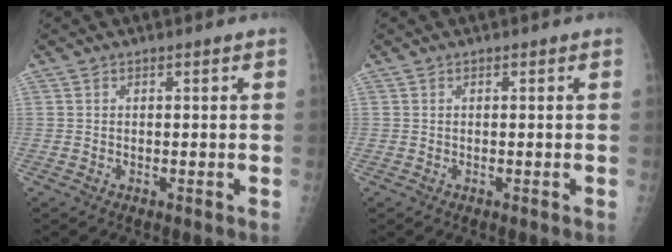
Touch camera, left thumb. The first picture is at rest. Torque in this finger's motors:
{"motor_torque": [0.19, 0.18, -0.09, -0.04, 0.01]}